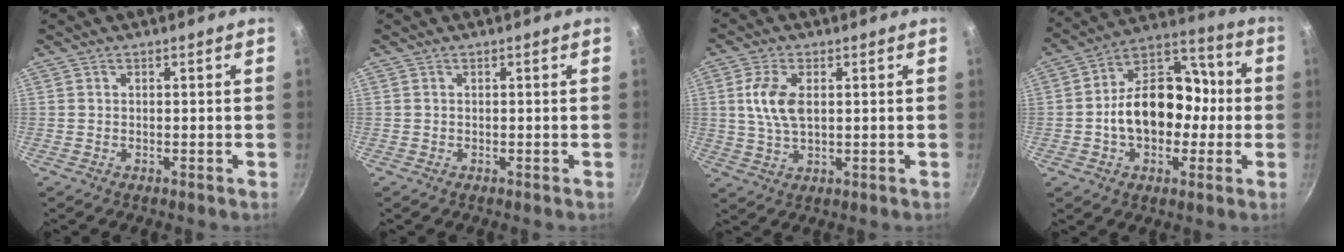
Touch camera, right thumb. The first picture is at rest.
{"total": 0.0}
{"total": 7.6, "force": [1.4, 4.1, 6.3], "torque": [-0.123, 0.001, 0.026]}
{"total": 17.8, "force": [-1.5, 12.9, 12.2], "torque": [-0.152, 0.054, -0.035]}